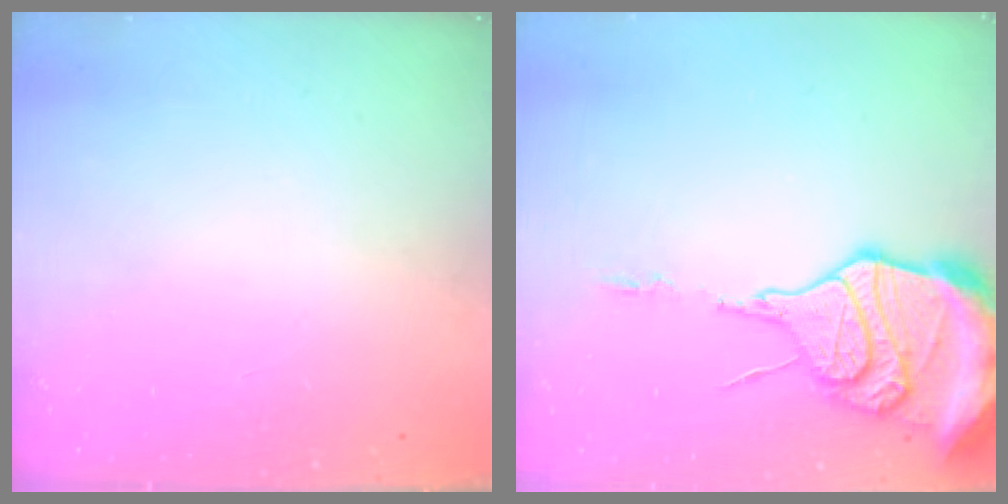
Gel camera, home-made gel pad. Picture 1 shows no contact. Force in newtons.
{"total": 18.9, "press": 18.8, "slide": 1.8}